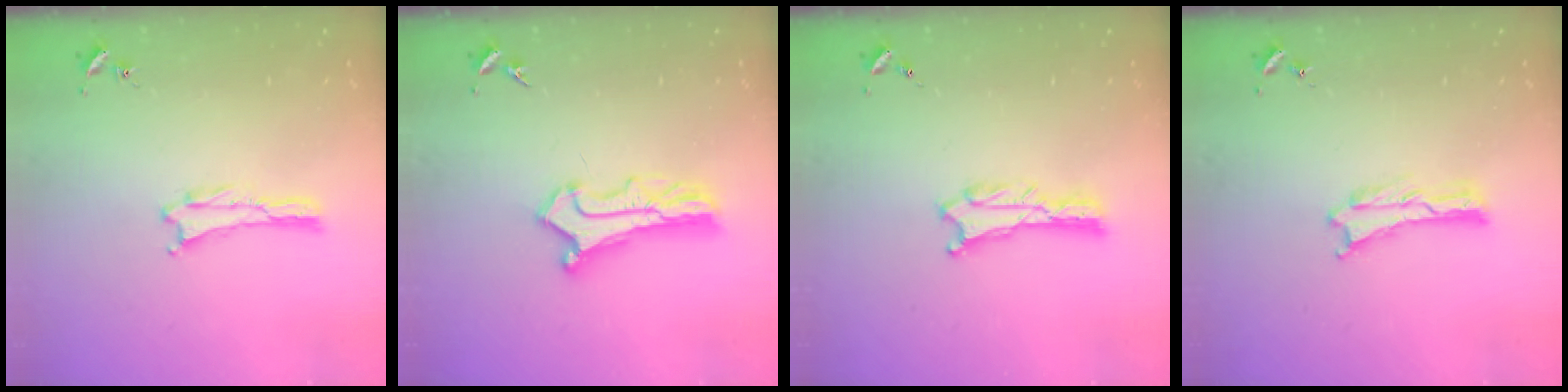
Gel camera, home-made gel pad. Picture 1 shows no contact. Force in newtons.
{"total": 4.3, "press": 4.3, "slide": 0.4}
{"total": 0.7, "press": 0.7, "slide": 0.1}
{"total": 0.0}